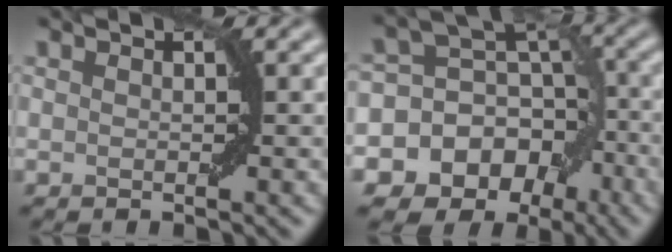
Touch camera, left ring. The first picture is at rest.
{"total": 13.1, "force": [-6.4, 10.6, 4.0], "torque": [-0.068, -0.013, -0.106]}